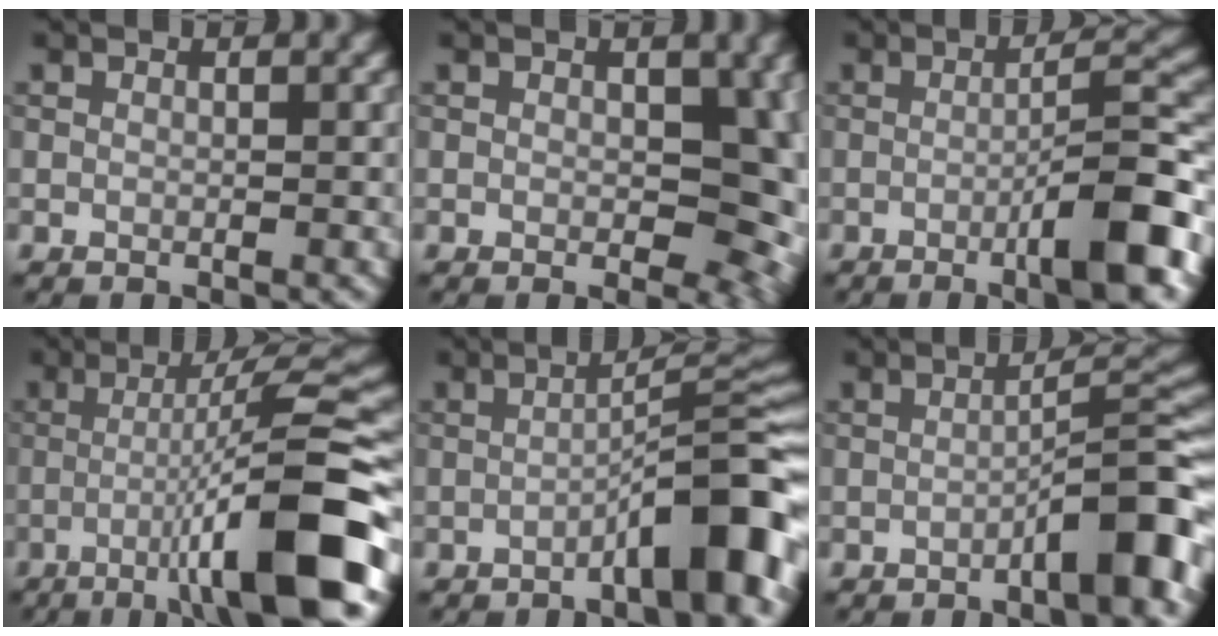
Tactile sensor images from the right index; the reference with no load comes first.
{"total": 8.4, "force": [0.1, 5.3, 6.6], "torque": [-0.055, -0.004, 0.006]}
{"total": 7.7, "force": [-2.9, 1.0, 7.1], "torque": [-0.097, 0.019, -0.055]}
{"total": 11.8, "force": [-3.9, 1.4, 11.1], "torque": [-0.146, 0.026, -0.063]}
{"total": 7.7, "force": [-3.5, 1.3, 6.8], "torque": [-0.087, 0.025, -0.060]}
{"total": 6.3, "force": [-2.9, 0.9, 5.5], "torque": [-0.072, 0.024, -0.051]}